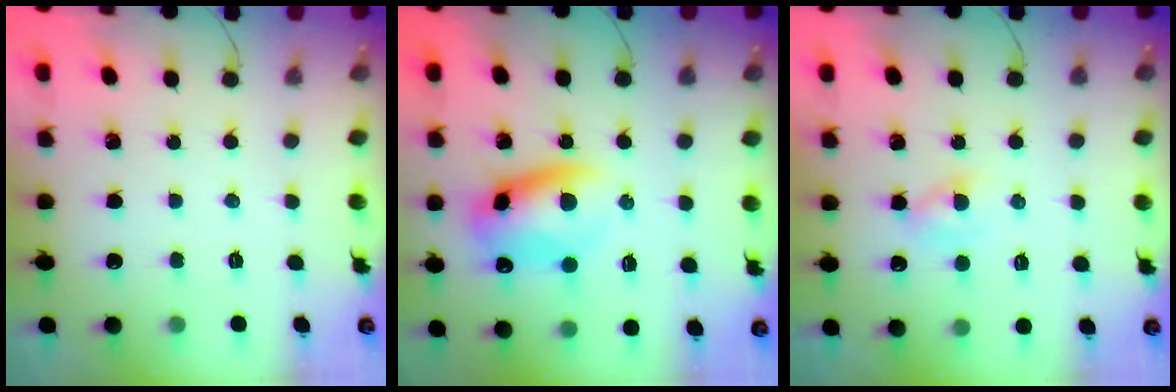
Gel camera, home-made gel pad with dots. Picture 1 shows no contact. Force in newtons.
{"total": 10.6, "press": 10.4, "slide": 2.3}
{"total": 1.9, "press": 1.6, "slide": 1.0}